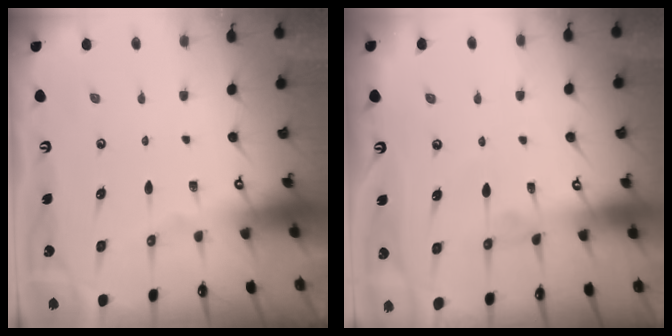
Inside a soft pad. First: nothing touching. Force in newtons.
{"total": 1.8, "press": 1.8, "slide": 0.2}